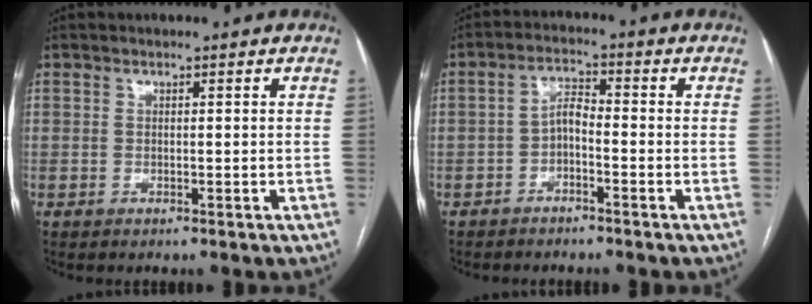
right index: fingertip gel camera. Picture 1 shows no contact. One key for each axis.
{"total": 3.4, "fx": -1.5, "fy": 1.1, "fz": 2.9, "tx": -0.053, "ty": 0.012, "tz": -0.029}